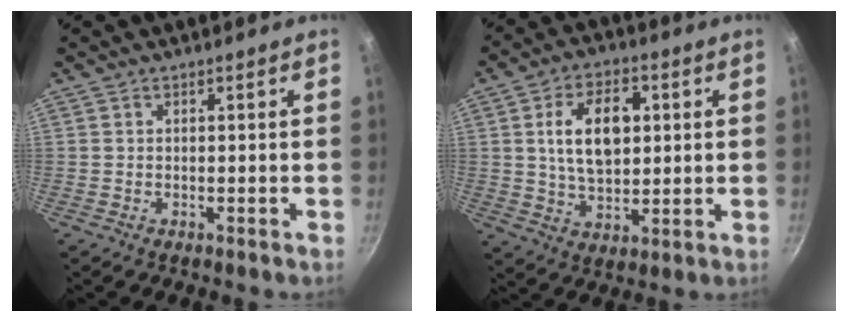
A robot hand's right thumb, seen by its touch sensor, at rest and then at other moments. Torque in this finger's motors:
{"motor_torque": [-0.46, 2.06, 1.10, -0.11, 0.40]}